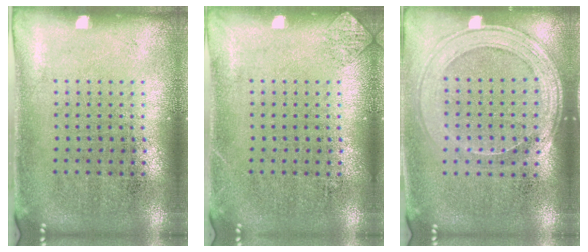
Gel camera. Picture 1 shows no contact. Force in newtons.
{"total": 0.8, "press": 0.8, "slide": 0.1}
{"total": 1.6, "press": 1.4, "slide": 0.7}